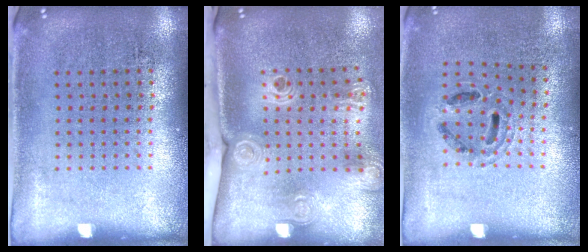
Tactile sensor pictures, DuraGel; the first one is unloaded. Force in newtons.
{"total": 2.3, "press": 1.6, "slide": 1.5}
{"total": 0.8, "press": 0.8, "slide": 0.2}